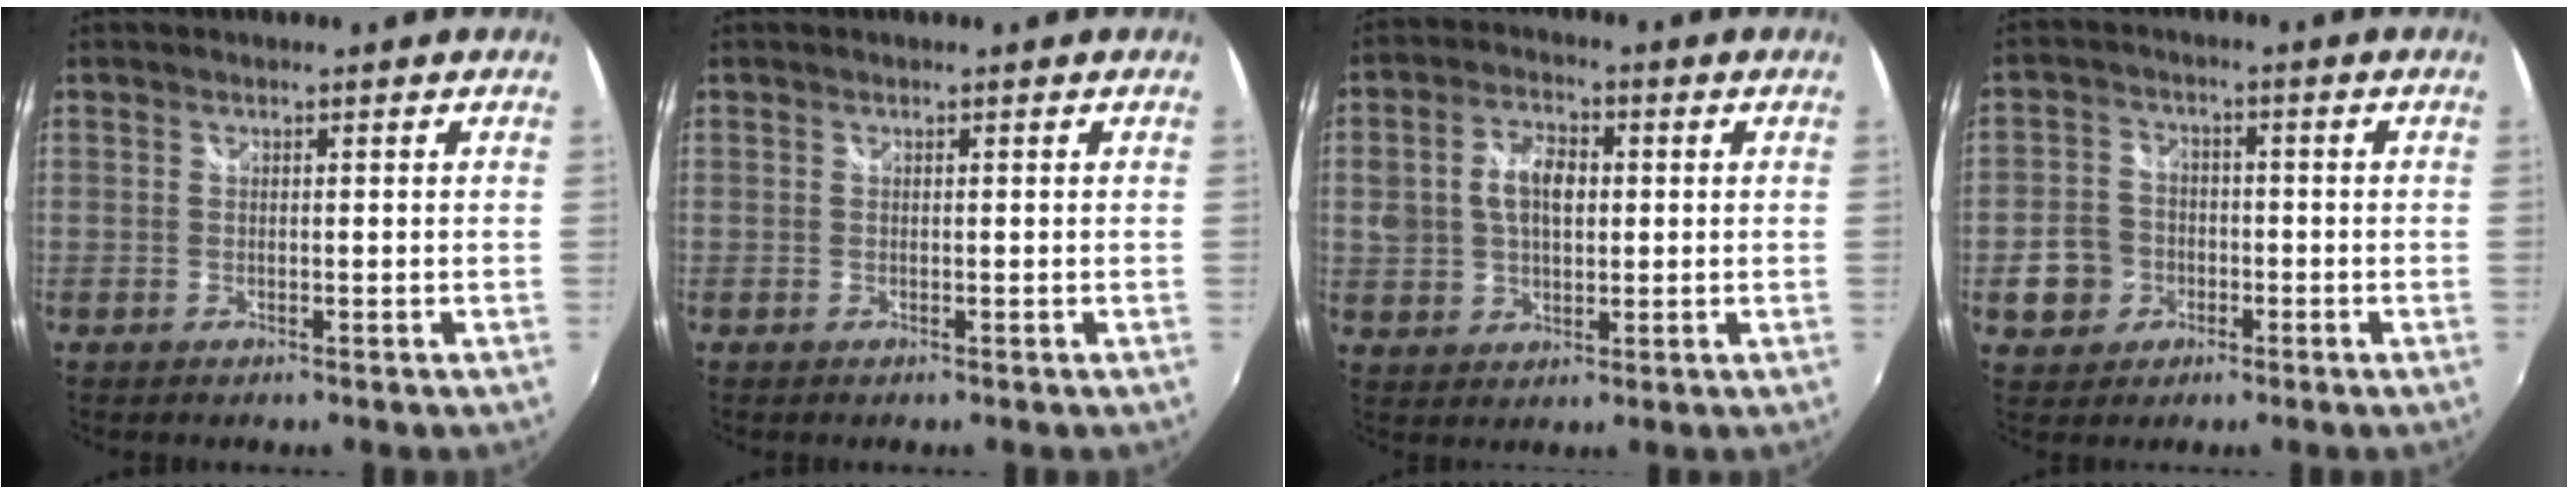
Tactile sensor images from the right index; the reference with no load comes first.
{"total": 0.0}
{"total": 9.3, "force": [1.3, 6.0, 7.0], "torque": [-0.130, 0.016, 0.028]}
{"total": 7.3, "force": [-2.2, 6.7, 1.9], "torque": [-0.052, 0.012, -0.037]}